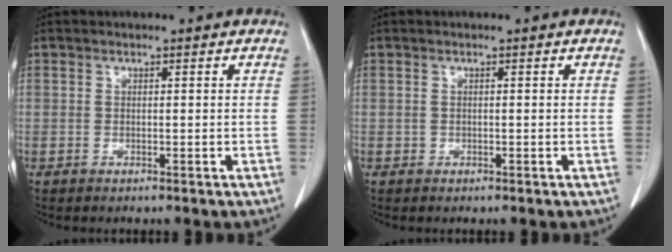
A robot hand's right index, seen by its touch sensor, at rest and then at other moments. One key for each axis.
{"total": 0.0}